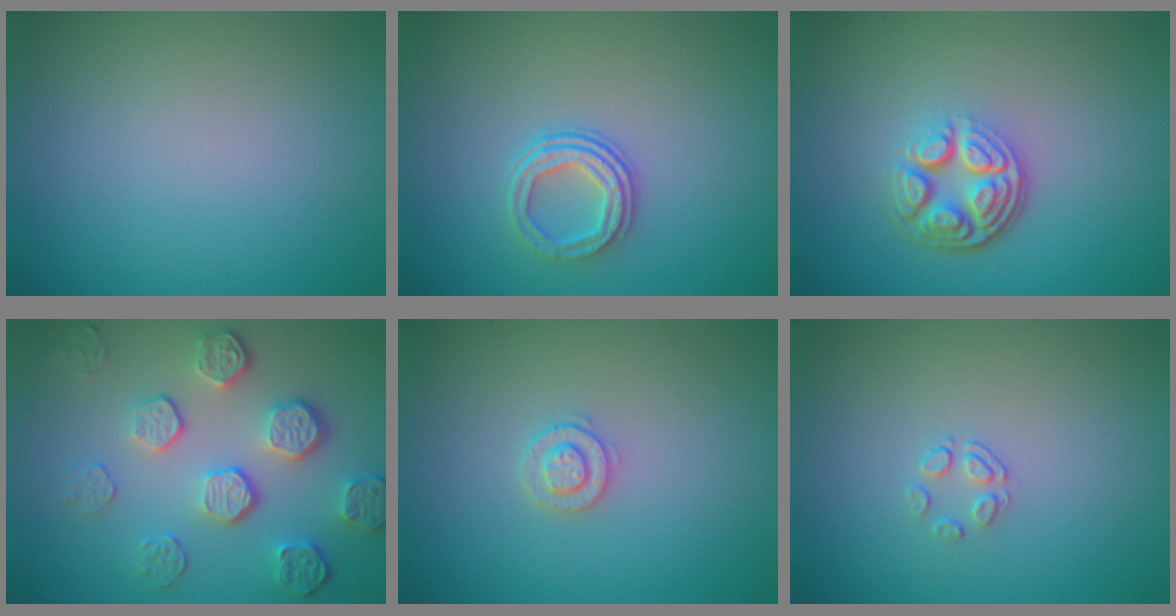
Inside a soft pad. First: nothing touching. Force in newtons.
{"total": 3.0, "press": 2.4, "slide": 1.7}
{"total": 5.0, "press": 3.5, "slide": 3.6}
{"total": 5.4, "press": 4.0, "slide": 3.6}
{"total": 1.8, "press": 1.8, "slide": 0.4}
{"total": 1.4, "press": 0.6, "slide": 1.2}